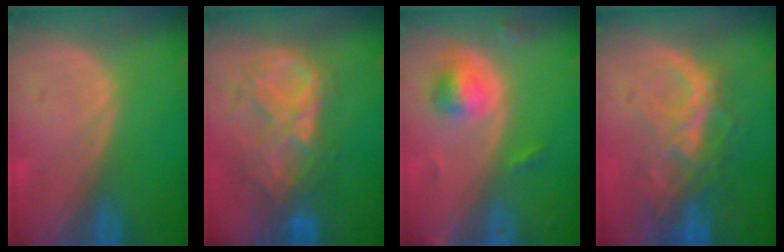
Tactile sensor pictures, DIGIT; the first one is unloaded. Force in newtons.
{"total": 8.8, "press": 7.7, "slide": 4.4}
{"total": 4.8, "press": 4.6, "slide": 1.1}
{"total": 8.4, "press": 7.6, "slide": 3.7}